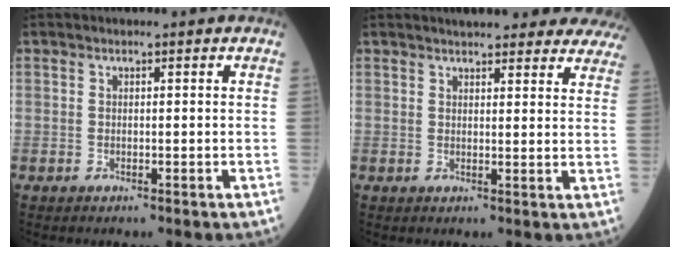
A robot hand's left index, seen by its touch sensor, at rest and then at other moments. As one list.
[{"total": 20.3, "force": [18.6, 4.2, 6.9], "torque": [-0.076, -0.018, 0.207]}]